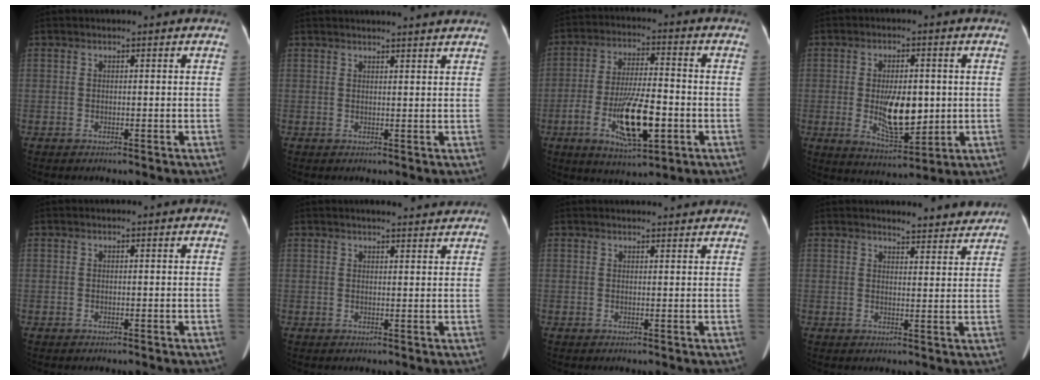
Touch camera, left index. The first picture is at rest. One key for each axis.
{"total": 8.4, "fx": 8.0, "fy": -0.3, "fz": 2.6, "tx": -0.031, "ty": 0.016, "tz": 0.079}
{"total": 12.4, "fx": -4.0, "fy": 3.2, "fz": 11.2, "tx": -0.212, "ty": -0.009, "tz": -0.066}
{"total": 8.9, "fx": -0.5, "fy": 3.7, "fz": 8.1, "tx": -0.145, "ty": -0.010, "tz": 0.000}
{"total": 0.0}
{"total": 6.1, "fx": 5.6, "fy": 0.8, "fz": 2.2, "tx": -0.028, "ty": 0.010, "tz": 0.066}
{"total": 5.8, "fx": 5.6, "fy": 0.8, "fz": 1.3, "tx": -0.012, "ty": 0.020, "tz": 0.058}
{"total": 5.6, "fx": 5.5, "fy": 1.0, "fz": 0.8, "tx": -0.011, "ty": -0.006, "tz": 0.056}